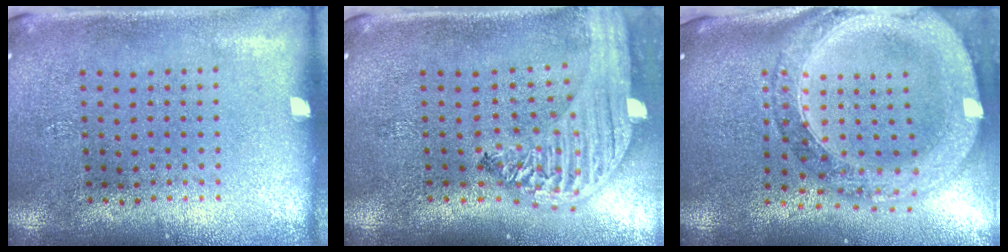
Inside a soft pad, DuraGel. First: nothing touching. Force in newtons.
{"total": 2.6, "press": 2.1, "slide": 1.6}
{"total": 2.6, "press": 2.3, "slide": 1.3}